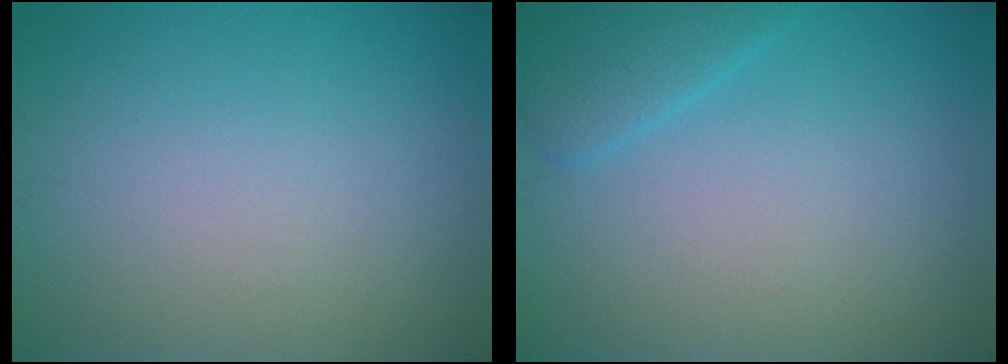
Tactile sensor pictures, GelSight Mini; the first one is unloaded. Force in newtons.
{"total": 2.2, "press": 2.2, "slide": 0.1}